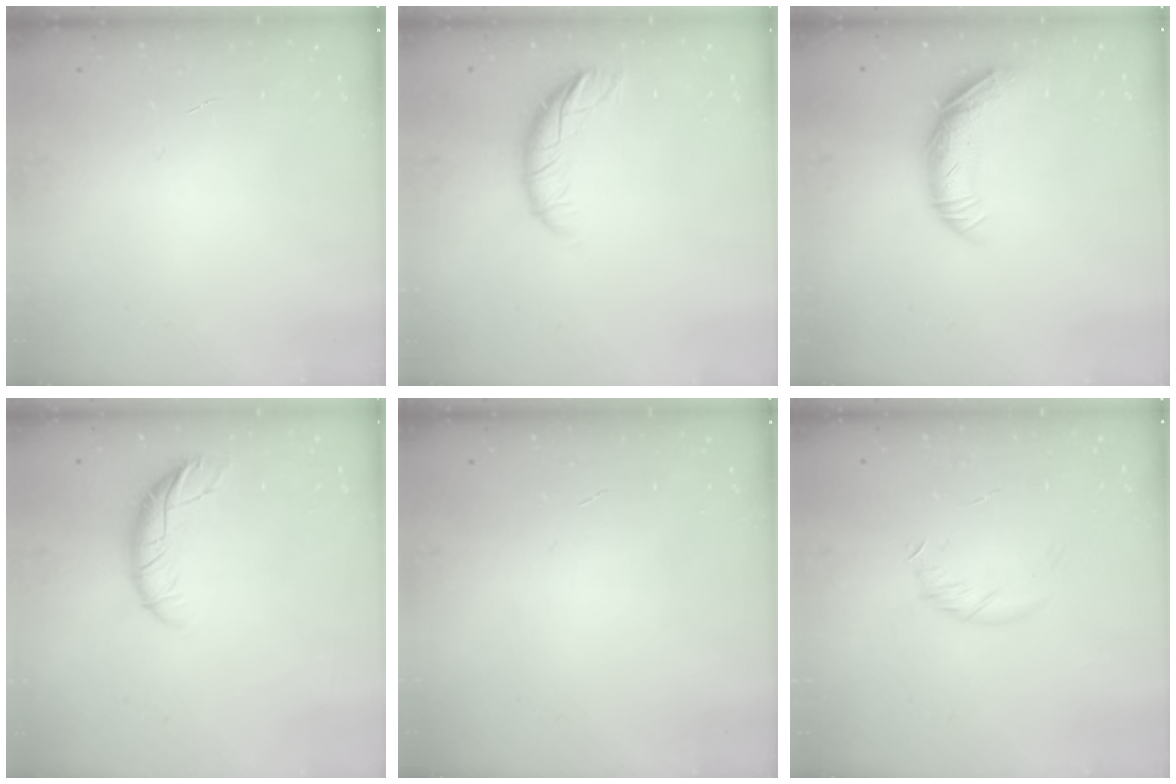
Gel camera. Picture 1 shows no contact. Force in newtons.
{"total": 9.0, "press": 8.9, "slide": 0.6}
{"total": 11.5, "press": 11.3, "slide": 1.8}
{"total": 8.3, "press": 8.2, "slide": 1.5}
{"total": 0.0}
{"total": 4.0, "press": 3.9, "slide": 1.1}